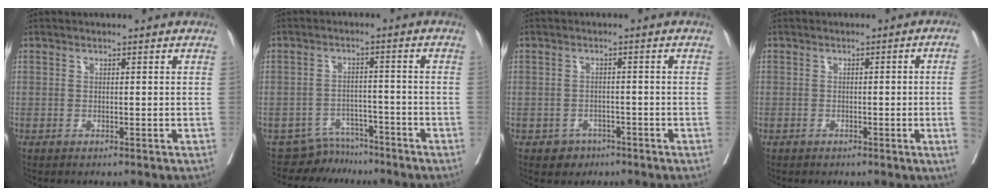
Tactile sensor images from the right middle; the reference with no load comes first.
{"total": 5.6, "force": [-5.1, 2.1, -1.0], "torque": [0.017, 0.023, -0.080]}
{"total": 2.7, "force": [-1.6, 2.1, 0.3], "torque": [-0.006, 0.009, -0.020]}
{"total": 4.4, "force": [-0.8, -1.2, 4.1], "torque": [-0.049, -0.006, -0.011]}